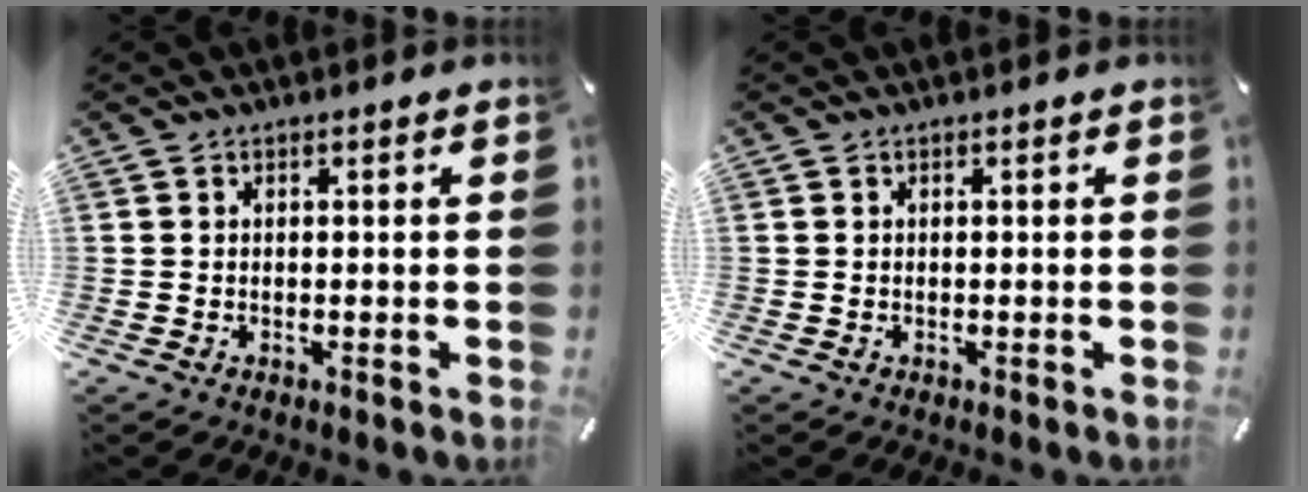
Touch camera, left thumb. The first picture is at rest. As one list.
[{"total": 0.0}]